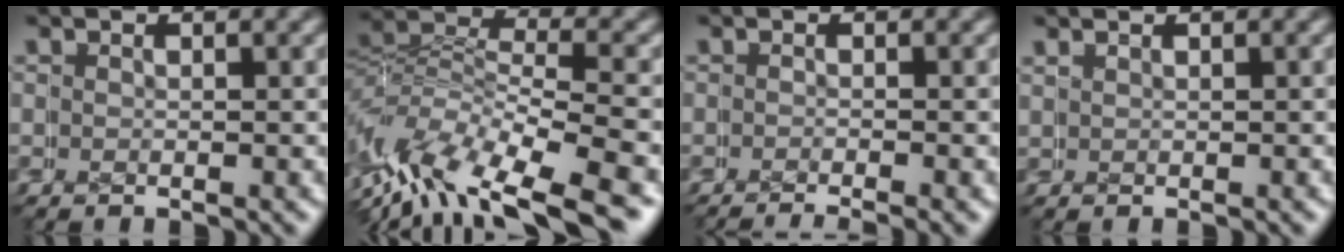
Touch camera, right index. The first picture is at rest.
{"total": 9.7, "force": [-3.3, 5.3, 7.3], "torque": [-0.141, -0.024, -0.034]}
{"total": 3.6, "force": [-3.2, 1.0, 1.4], "torque": [-0.006, -0.005, -0.047]}
{"total": 0.9, "force": [0.7, -0.4, -0.3], "torque": [0.008, 0.003, 0.014]}